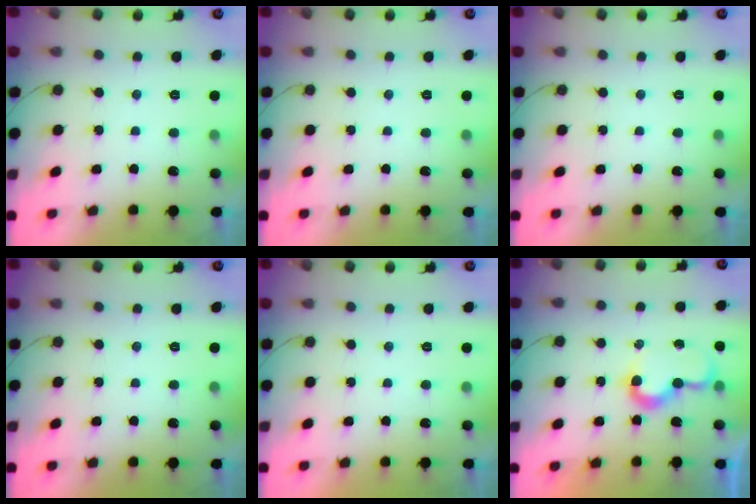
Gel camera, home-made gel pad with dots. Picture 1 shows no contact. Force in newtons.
{"total": 0.0}
{"total": 0.0}
{"total": 0.0}
{"total": 1.7, "press": 1.7, "slide": 0.1}
{"total": 7.5, "press": 7.5, "slide": 0.4}